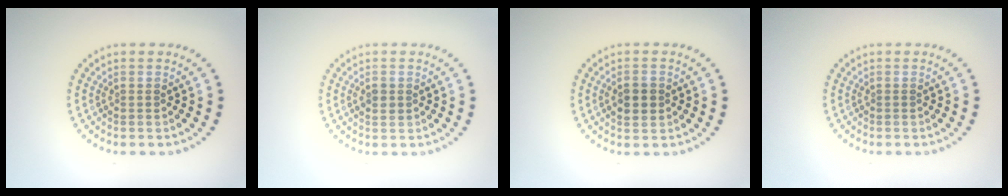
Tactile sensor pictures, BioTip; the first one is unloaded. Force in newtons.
{"total": 1.0, "press": 1.0, "slide": 0.2}
{"total": 2.5, "press": 2.4, "slide": 0.2}
{"total": 0.0}